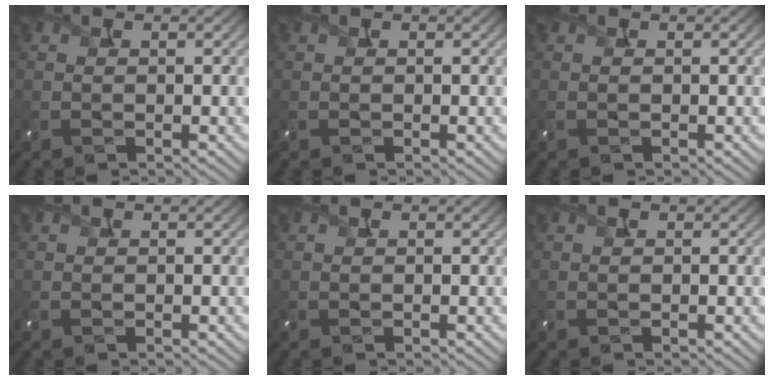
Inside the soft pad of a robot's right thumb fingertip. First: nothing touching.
{"total": 0.0}
{"total": 0.0}
{"total": 0.0}
{"total": 0.0}
{"total": 0.0}